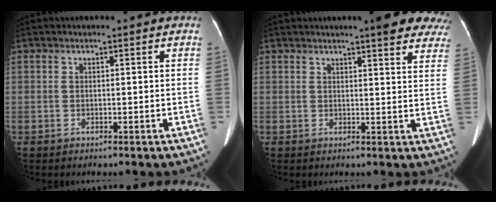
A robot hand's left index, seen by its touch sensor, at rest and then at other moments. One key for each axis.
{"total": 7.8, "fx": 5.8, "fy": 1.8, "fz": 4.8, "tx": -0.043, "ty": 0.009, "tz": 0.054}